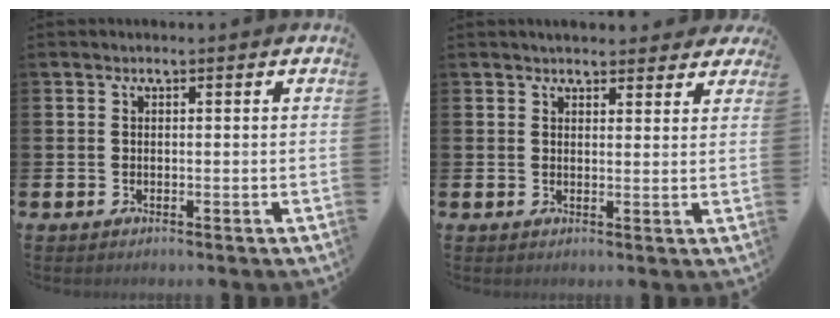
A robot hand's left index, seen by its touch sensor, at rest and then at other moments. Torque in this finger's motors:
{"motor_torque": [1.11, -1.03, 0.89, 0.12]}